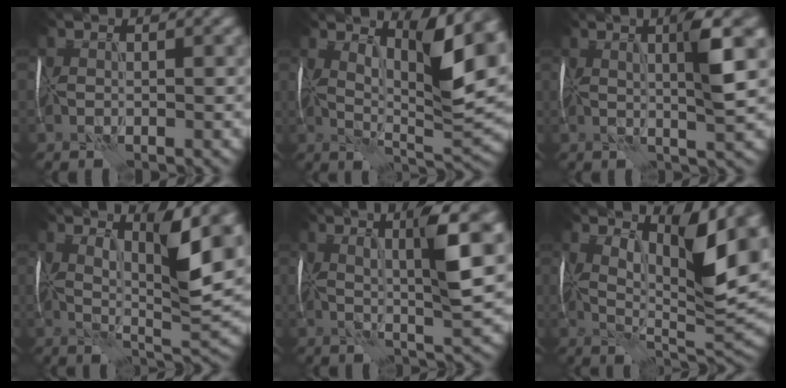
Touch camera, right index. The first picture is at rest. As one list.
[{"total": 8.4, "force": [4.0, 1.9, 7.2], "torque": [-0.114, -0.002, 0.073]}, {"total": 5.2, "force": [1.7, 0.2, 4.9], "torque": [-0.076, 0.009, 0.030]}, {"total": 7.9, "force": [3.5, 1.3, 7.0], "torque": [-0.105, -0.001, 0.064]}, {"total": 6.8, "force": [2.6, 0.5, 6.3], "torque": [-0.094, 0.007, 0.046]}, {"total": 9.5, "force": [4.2, 2.6, 8.1], "torque": [-0.133, -0.002, 0.076]}]